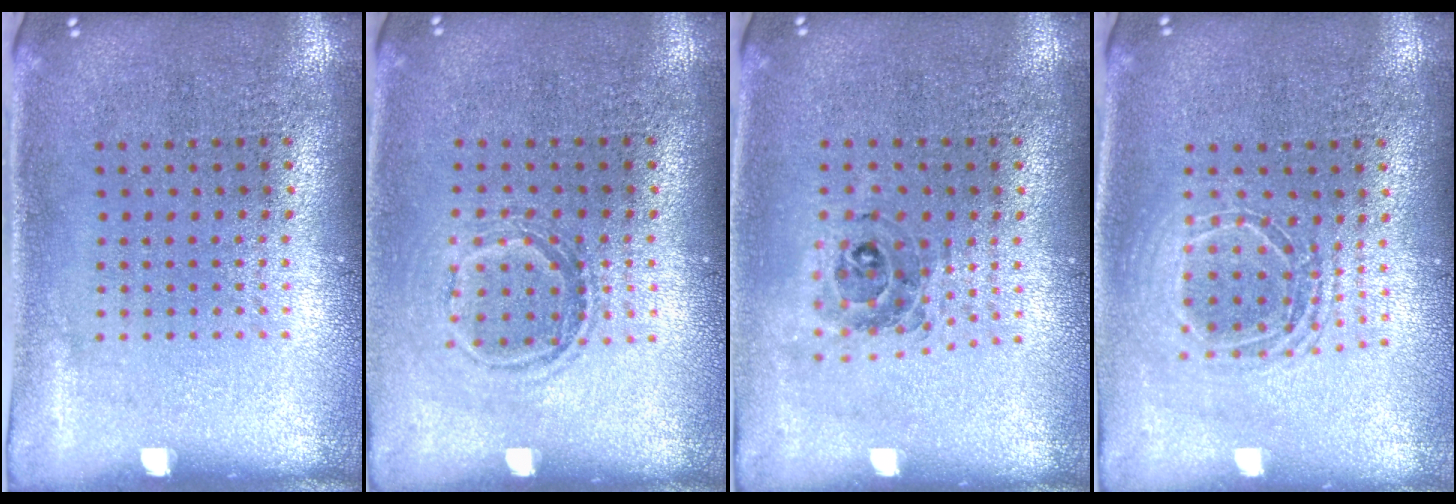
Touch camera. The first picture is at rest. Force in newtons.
{"total": 1.1, "press": 1.0, "slide": 0.5}
{"total": 0.5, "press": 0.5, "slide": 0.2}
{"total": 1.7, "press": 1.4, "slide": 0.9}